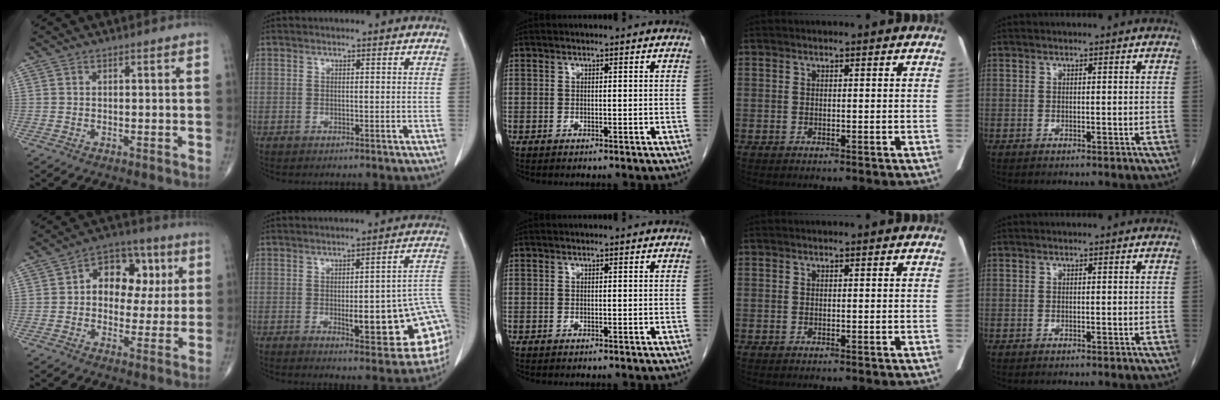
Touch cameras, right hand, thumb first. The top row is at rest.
{"thumb": {"total": 12.8, "force": [2.4, 9.0, 8.8], "torque": [-0.070, 0.017, 0.027]}, "index": {"total": 17.6, "force": [-3.2, 3.9, 16.9], "torque": [-0.137, 0.023, -0.024]}}